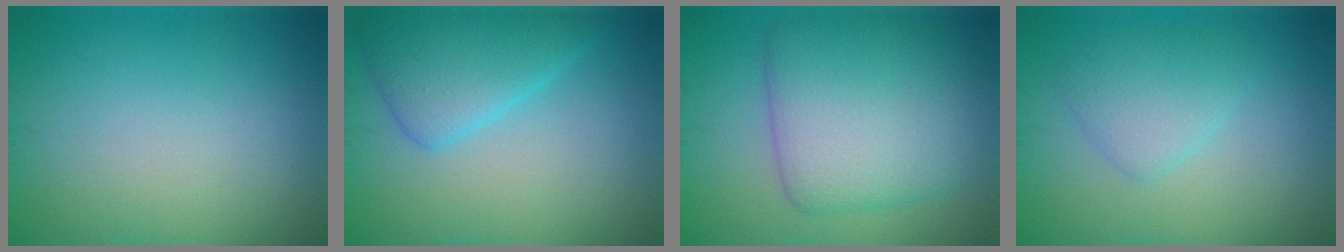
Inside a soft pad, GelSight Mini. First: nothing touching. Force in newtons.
{"total": 4.6, "press": 4.6, "slide": 0.3}
{"total": 8.2, "press": 8.2, "slide": 0.1}
{"total": 2.6, "press": 2.6, "slide": 0.2}